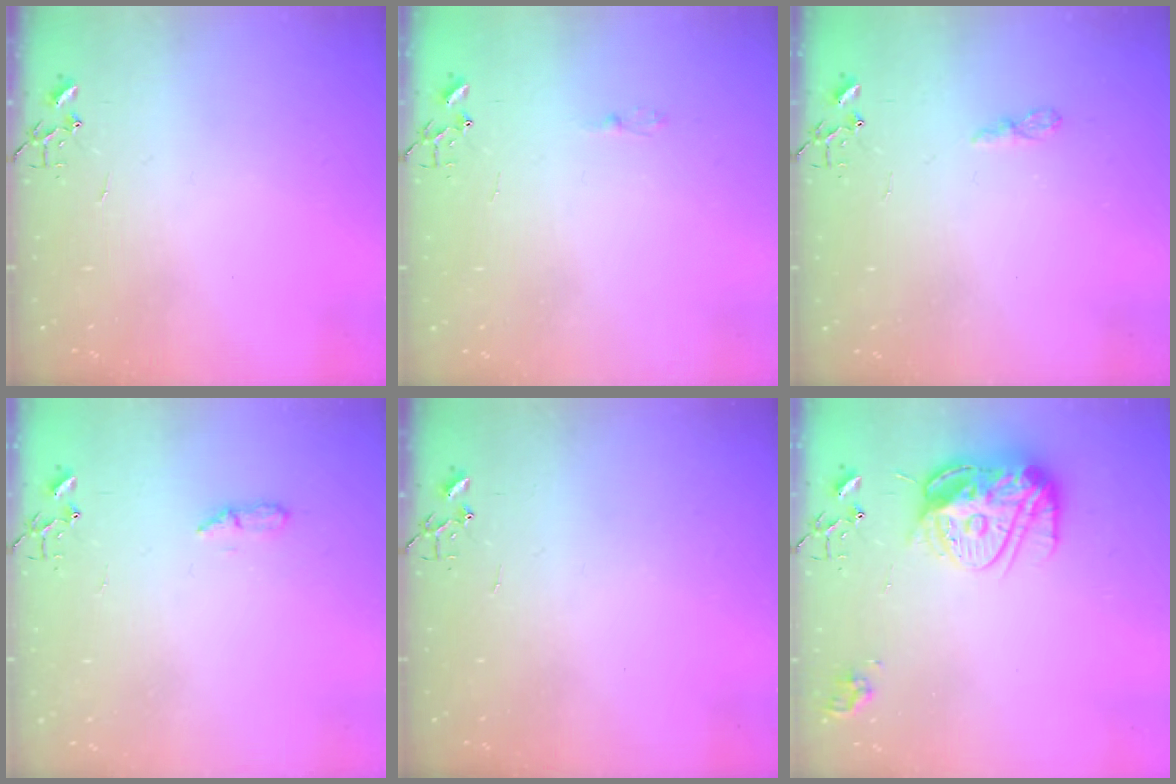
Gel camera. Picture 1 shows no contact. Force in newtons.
{"total": 2.5, "press": 2.5, "slide": 0.3}
{"total": 4.8, "press": 4.7, "slide": 0.6}
{"total": 4.5, "press": 4.4, "slide": 0.6}
{"total": 0.0}
{"total": 19.1, "press": 19.1, "slide": 1.5}